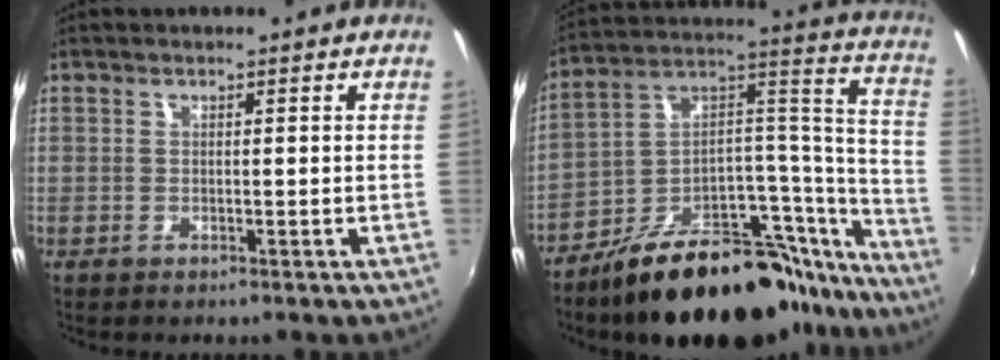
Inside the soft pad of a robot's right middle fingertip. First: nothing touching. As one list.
[{"total": 29.3, "force": [-21.6, 11.4, 16.1], "torque": [-0.183, 0.065, -0.315]}]